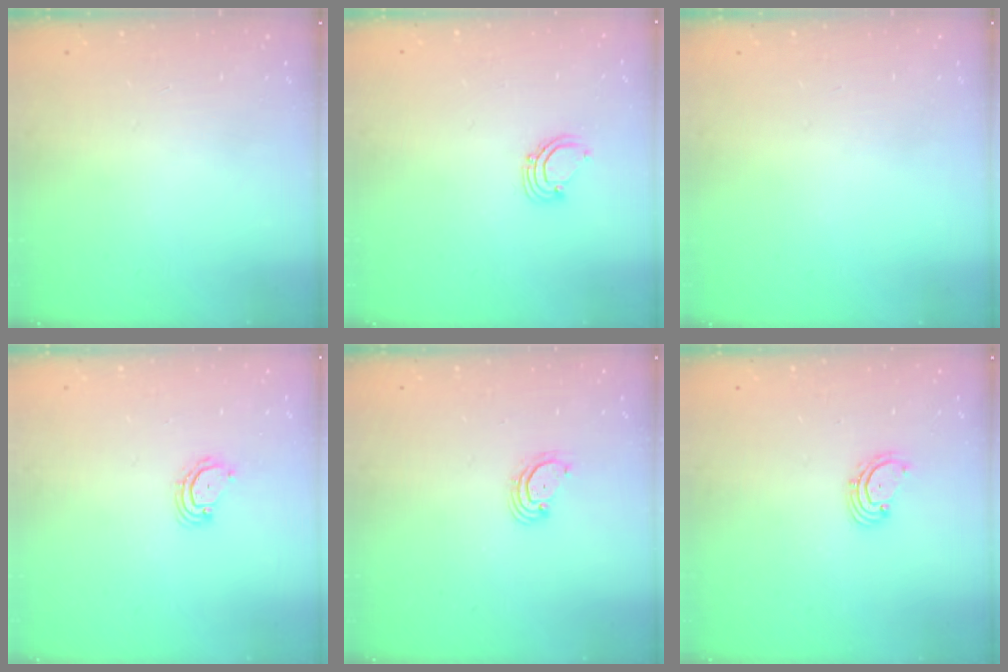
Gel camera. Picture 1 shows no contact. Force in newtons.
{"total": 2.9, "press": 2.9, "slide": 0.2}
{"total": 0.0}
{"total": 3.8, "press": 3.8, "slide": 0.3}
{"total": 3.0, "press": 3.0, "slide": 0.3}
{"total": 2.2, "press": 2.1, "slide": 0.7}